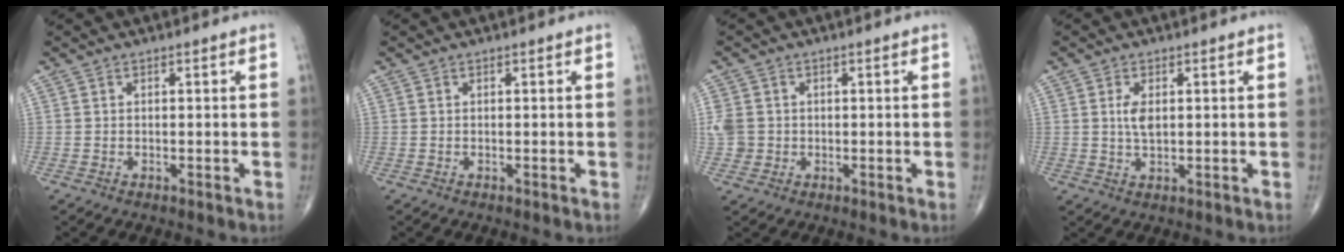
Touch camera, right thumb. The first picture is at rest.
{"total": 0.0}
{"total": 4.9, "force": [0.1, 4.5, 2.0], "torque": [-0.036, 0.009, 0.007]}
{"total": 3.6, "force": [0.7, 1.9, 3.0], "torque": [-0.057, -0.005, 0.015]}